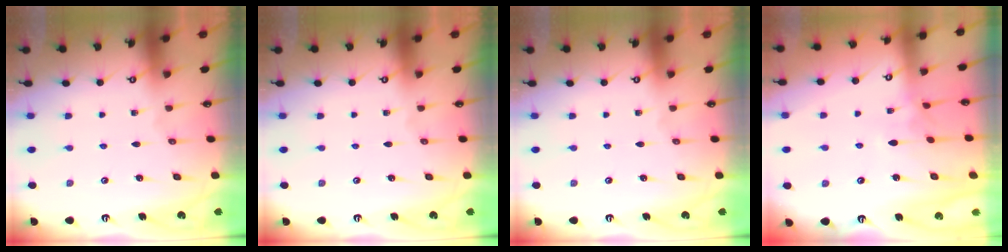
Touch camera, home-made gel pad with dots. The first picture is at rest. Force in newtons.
{"total": 0.0}
{"total": 0.0}
{"total": 3.8, "press": 3.8, "slide": 0.2}